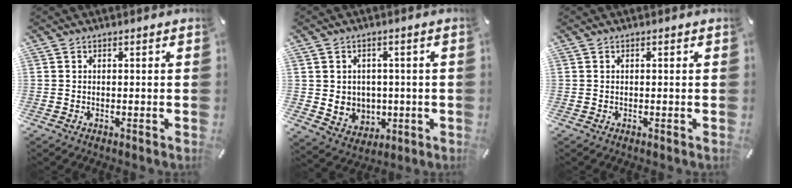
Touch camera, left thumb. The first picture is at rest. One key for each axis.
{"total": 6.2, "fx": 1.3, "fy": 6.0, "fz": 0.8, "tx": -0.026, "ty": -0.013, "tz": 0.028}
{"total": 0.0}